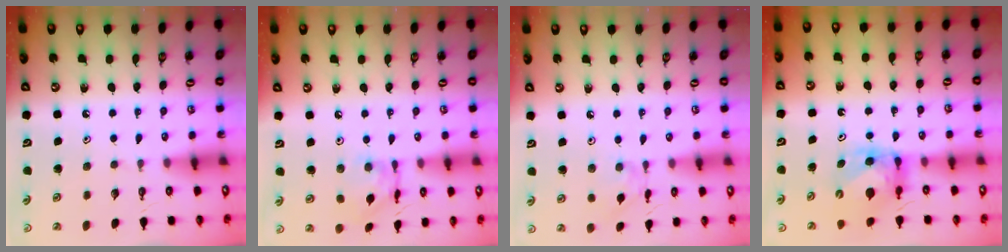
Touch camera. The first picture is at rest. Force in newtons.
{"total": 9.7, "press": 9.6, "slide": 0.7}
{"total": 2.0, "press": 2.0, "slide": 0.2}
{"total": 6.3, "press": 6.3, "slide": 0.3}